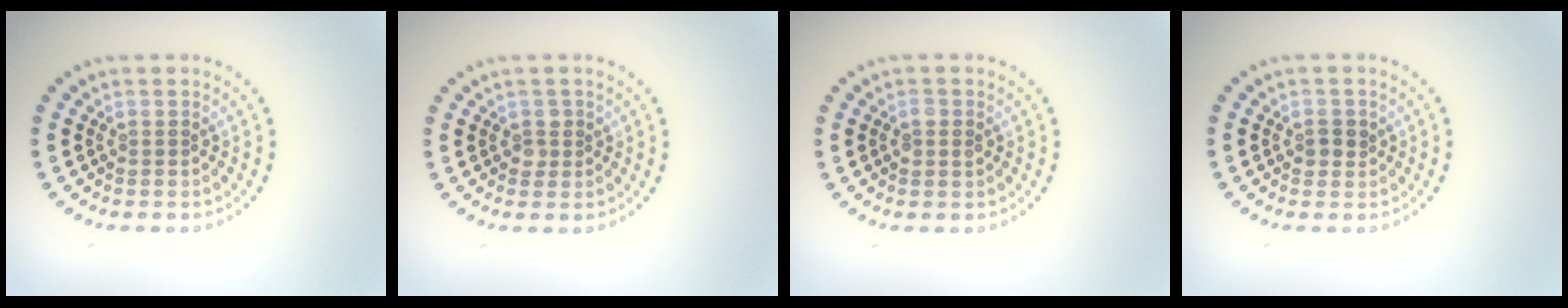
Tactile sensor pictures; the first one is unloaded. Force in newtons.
{"total": 1.0, "press": 0.9, "slide": 0.3}
{"total": 1.2, "press": 1.2, "slide": 0.1}
{"total": 1.3, "press": 1.3, "slide": 0.4}